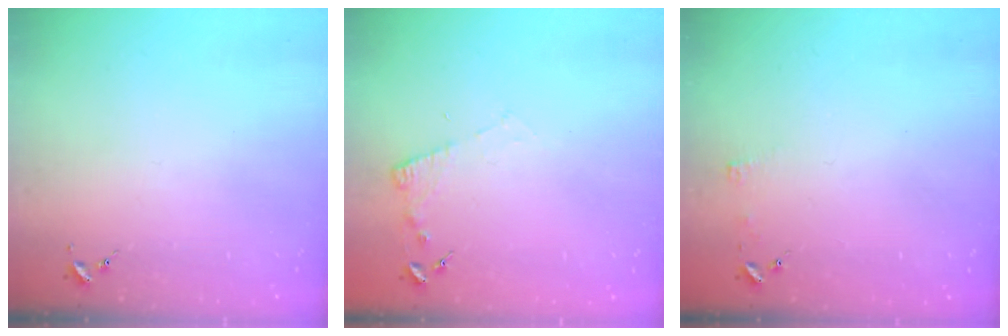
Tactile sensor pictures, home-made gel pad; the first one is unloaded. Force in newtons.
{"total": 4.6, "press": 4.6, "slide": 0.5}
{"total": 3.4, "press": 3.3, "slide": 0.3}